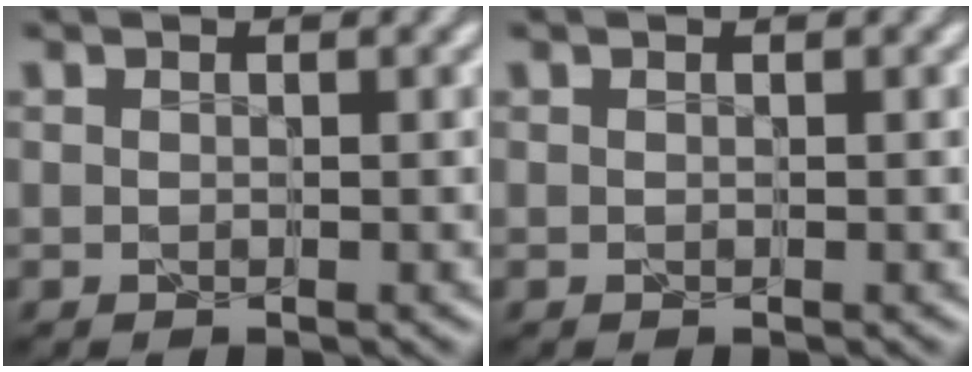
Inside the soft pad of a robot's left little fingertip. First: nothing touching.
{"total": 0.0}